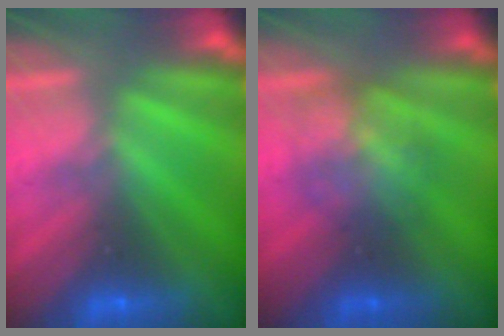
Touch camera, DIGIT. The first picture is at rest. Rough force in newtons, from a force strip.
{"total": 3.0}